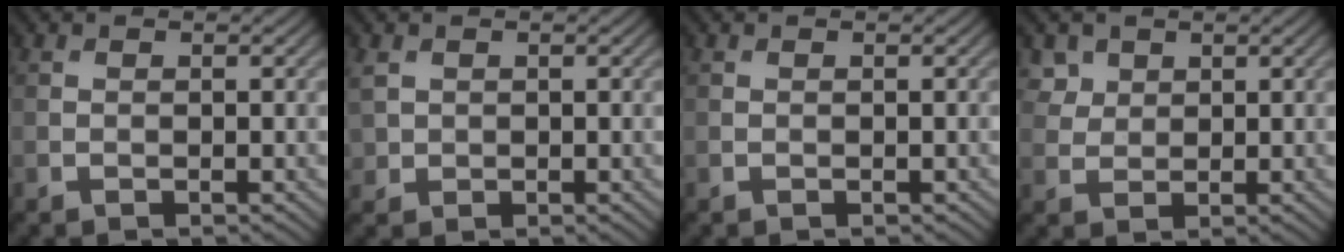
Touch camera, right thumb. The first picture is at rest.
{"total": 2.2, "force": [0.8, 1.8, 0.9], "torque": [-0.027, -0.002, 0.017]}
{"total": 0.0}
{"total": 2.9, "force": [1.7, 2.1, 0.8], "torque": [-0.029, -0.009, 0.042]}